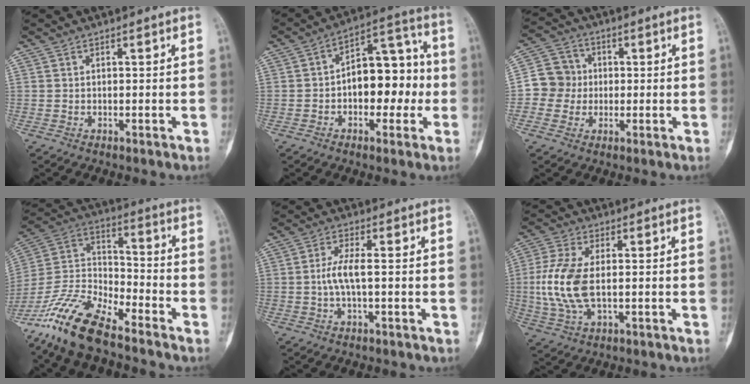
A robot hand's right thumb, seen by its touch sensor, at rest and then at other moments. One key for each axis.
{"total": 14.0, "fx": -1.4, "fy": 8.4, "fz": 11.1, "tx": -0.118, "ty": 0.049, "tz": -0.025}
{"total": 7.3, "fx": -0.4, "fy": 7.1, "fz": 1.7, "tx": 0.004, "ty": 0.017, "tz": -0.018}
{"total": 15.9, "fx": -12.3, "fy": 4.6, "fz": 9.0, "tx": -0.176, "ty": 0.061, "tz": -0.242}
{"total": 6.6, "fx": -0.1, "fy": 1.4, "fz": 6.4, "tx": -0.150, "ty": 0.012, "tz": -0.006}
{"total": 11.1, "fx": -0.2, "fy": 5.7, "fz": 9.5, "tx": -0.220, "ty": 0.002, "tz": -0.005}